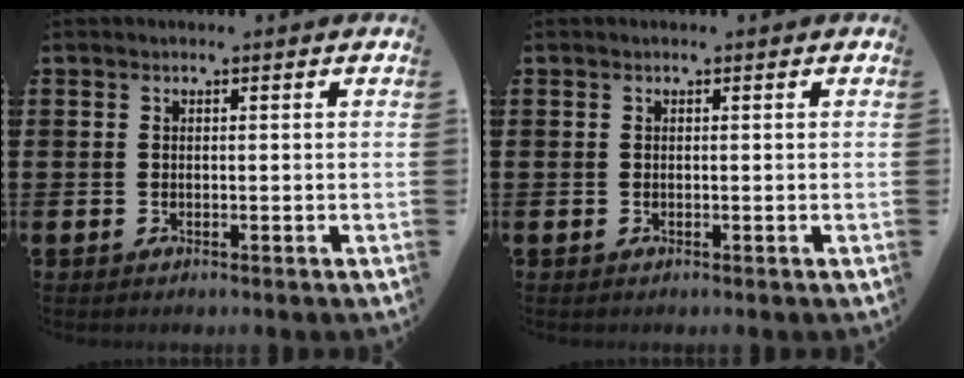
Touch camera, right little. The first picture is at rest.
{"total": 0.0}